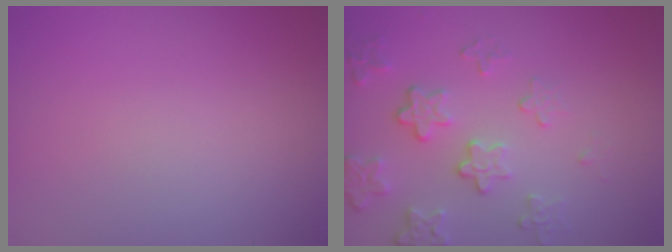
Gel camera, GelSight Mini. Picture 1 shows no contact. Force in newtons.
{"total": 4.2, "press": 3.2, "slide": 2.8}